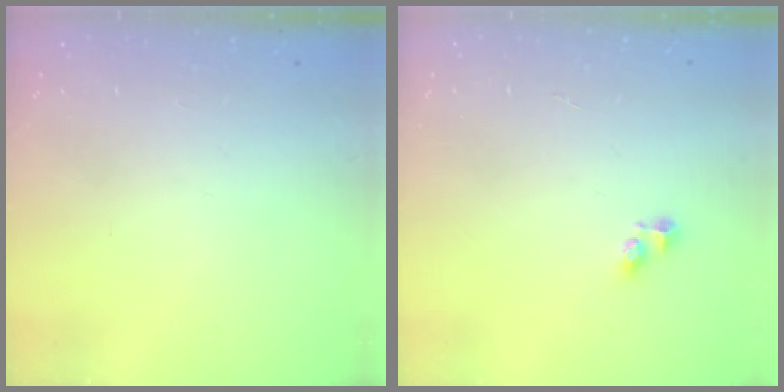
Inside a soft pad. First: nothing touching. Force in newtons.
{"total": 2.6, "press": 2.6, "slide": 0.2}